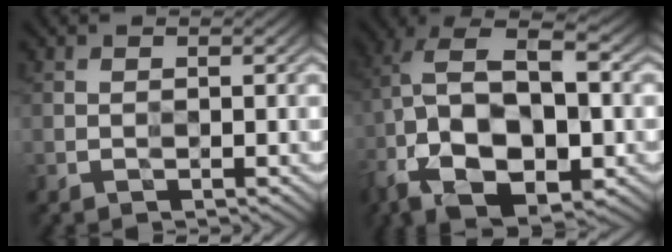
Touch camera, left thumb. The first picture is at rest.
{"total": 17.8, "force": [-4.1, 10.0, 14.1], "torque": [-0.297, -0.012, -0.030]}